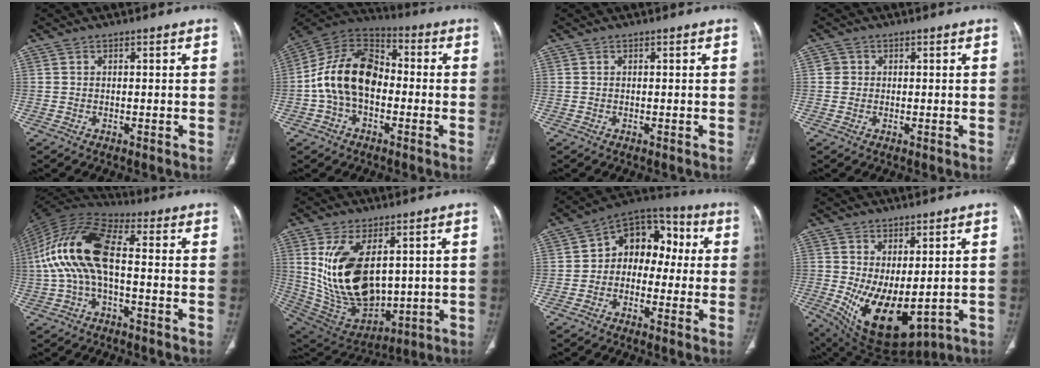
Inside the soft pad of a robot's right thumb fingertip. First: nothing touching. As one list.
[{"total": 15.8, "force": [-1.9, 10.4, 11.6], "torque": [-0.202, 0.042, -0.044]}, {"total": 0.0}, {"total": 1.8, "force": [0.3, 1.7, 0.3], "torque": [0.005, 0.004, 0.003]}, {"total": 15.3, "force": [-0.8, 6.8, 13.7], "torque": [-0.288, 0.040, -0.023]}, {"total": 19.4, "force": [3.8, 10.8, 15.7], "torque": [-0.280, -0.022, 0.103]}, {"total": 12.0, "force": [0.4, 8.9, 8.1], "torque": [-0.069, 0.045, -0.013]}, {"total": 13.2, "force": [-1.0, 6.5, 11.4], "torque": [-0.185, -0.023, 0.016]}]